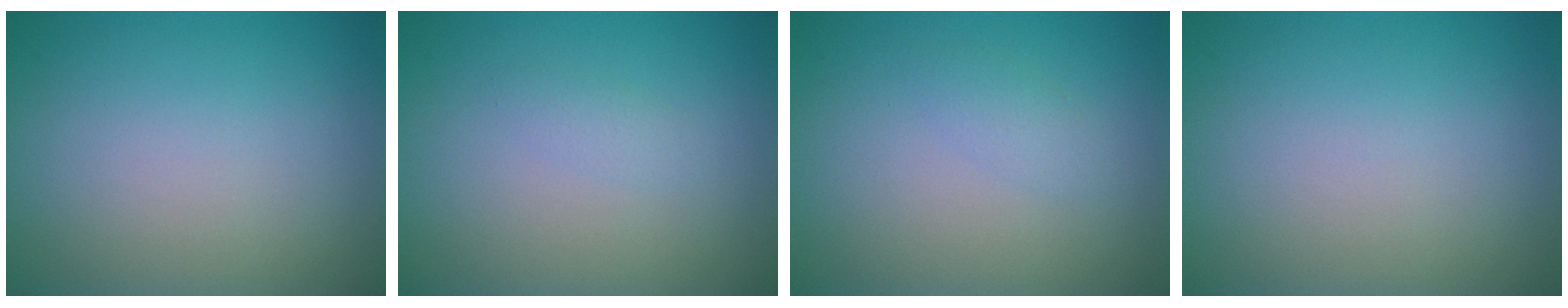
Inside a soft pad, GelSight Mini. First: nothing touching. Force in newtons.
{"total": 0.9, "press": 0.9, "slide": 0.0}
{"total": 1.2, "press": 1.2, "slide": 0.0}
{"total": 0.0}